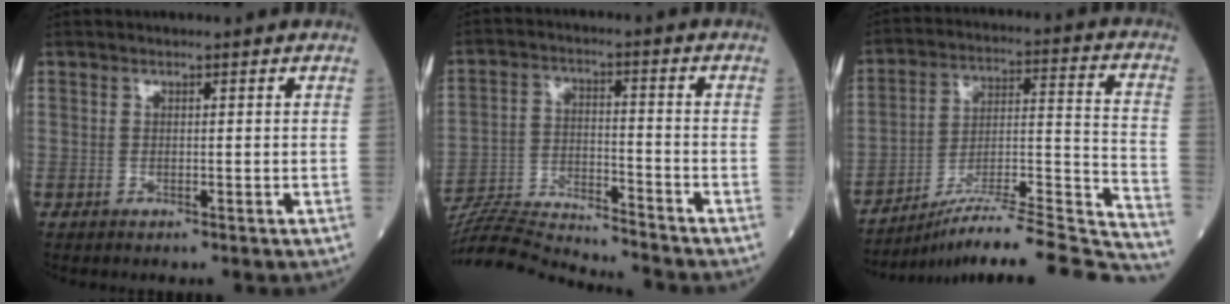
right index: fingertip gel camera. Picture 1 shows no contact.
{"total": 16.2, "force": [-15.7, -0.6, 4.1], "torque": [-0.076, 0.001, -0.260]}
{"total": 25.0, "force": [-22.9, -0.2, 10.0], "torque": [-0.101, 0.001, -0.341]}